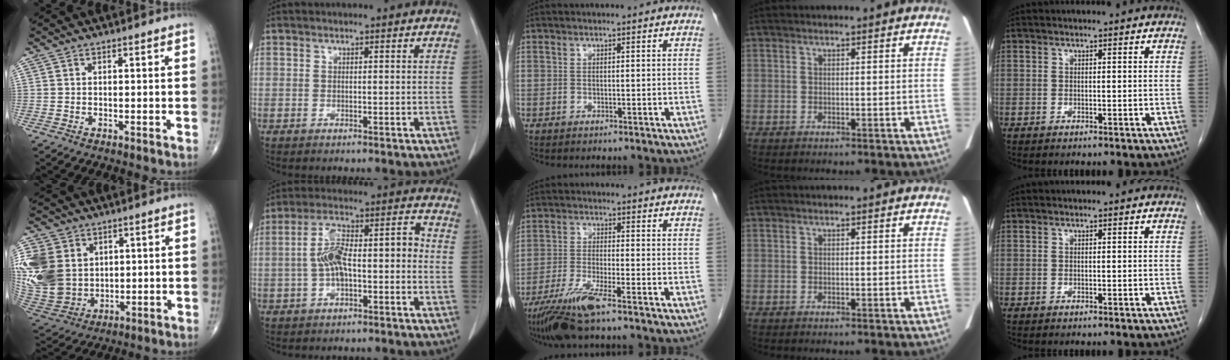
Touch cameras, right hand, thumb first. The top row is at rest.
{"thumb": {"total": 19.5, "force": [3.8, 15.8, 10.9], "torque": [-0.251, -0.002, 0.095]}, "index": {"total": 9.9, "force": [-1.7, 3.8, 9.0], "torque": [-0.170, 0.048, -0.024]}, "middle": {"total": 7.9, "force": [-5.4, 0.4, 5.8], "torque": [-0.117, -0.023, -0.104]}}